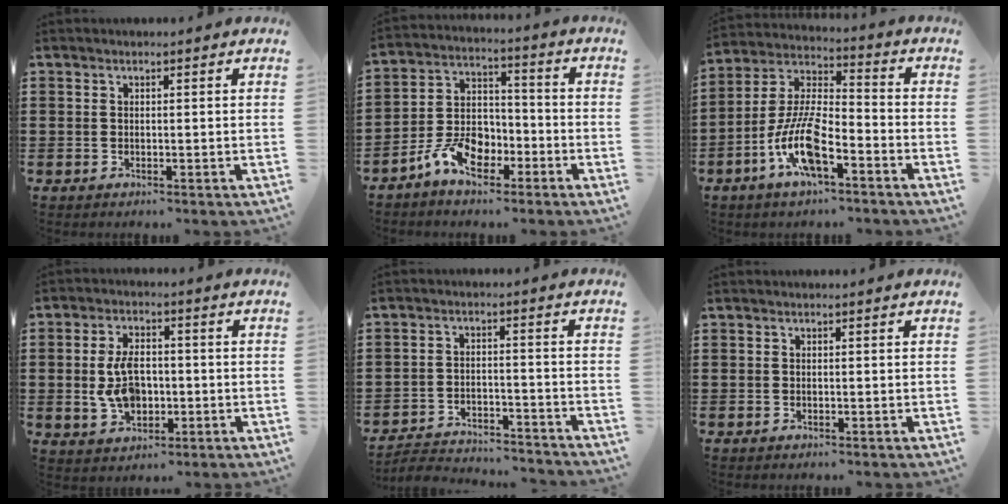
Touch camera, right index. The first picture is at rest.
{"total": 8.0, "force": [-4.5, 5.2, 4.2], "torque": [-0.104, 0.016, -0.089]}
{"total": 11.1, "force": [-5.4, 3.8, 9.0], "torque": [-0.206, -0.005, -0.103]}
{"total": 7.3, "force": [-0.5, 4.3, 5.9], "torque": [-0.130, 0.003, -0.013]}
{"total": 3.9, "force": [-3.8, 0.4, 0.3], "torque": [-0.019, 0.002, -0.085]}
{"total": 0.0}